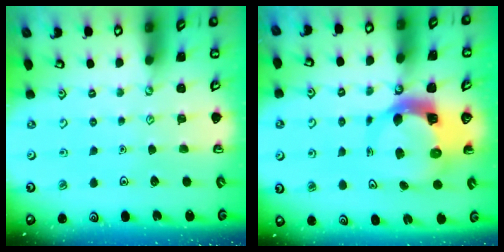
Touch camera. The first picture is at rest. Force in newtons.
{"total": 6.9, "press": 6.8, "slide": 0.7}